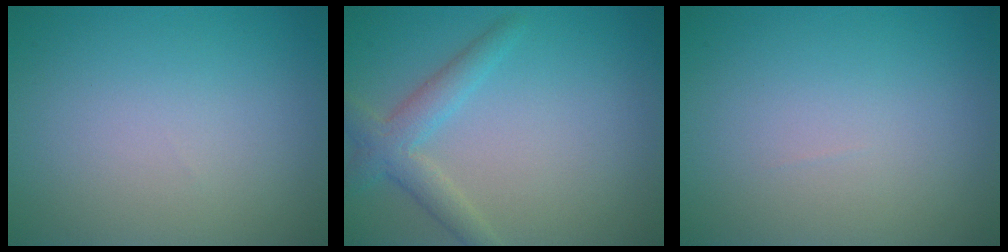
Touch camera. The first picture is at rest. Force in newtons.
{"total": 3.1, "press": 3.1, "slide": 0.1}
{"total": 0.0}